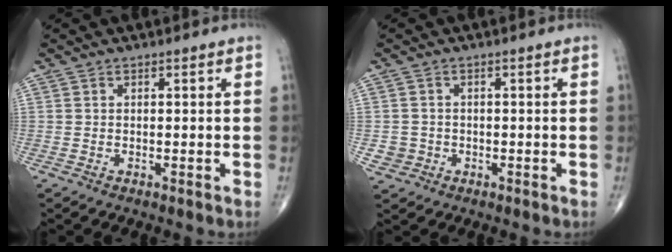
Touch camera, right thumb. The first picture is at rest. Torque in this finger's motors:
{"motor_torque": [0.00, 0.14, 0.09, 0.02, -0.02]}